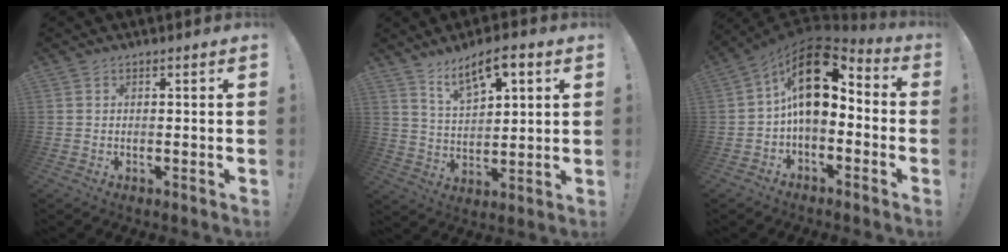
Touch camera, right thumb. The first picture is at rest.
{"total": 10.1, "force": [6.3, 4.0, 6.8], "torque": [-0.104, -0.029, 0.111]}
{"total": 16.7, "force": [4.2, 9.3, 13.2], "torque": [-0.217, -0.021, 0.078]}